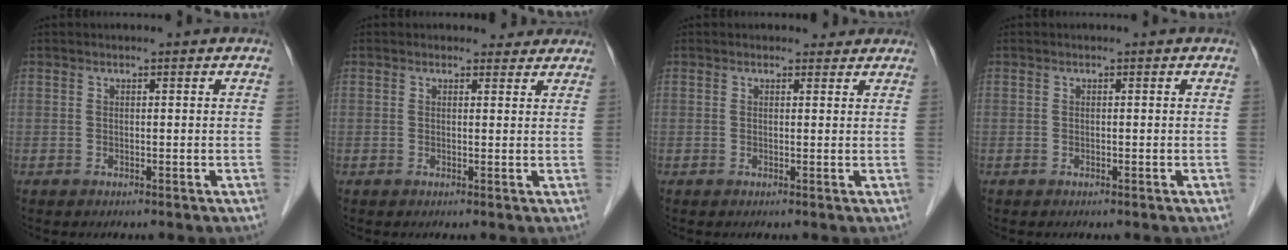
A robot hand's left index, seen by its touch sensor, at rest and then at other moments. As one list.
[{"total": 2.7, "force": [2.4, 1.2, 0.1], "torque": [0.004, 0.001, 0.019]}, {"total": 2.1, "force": [1.8, 1.0, 0.1], "torque": [0.001, 0.002, 0.016]}, {"total": 0.0}]